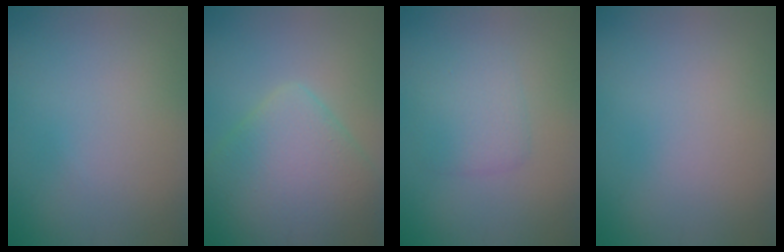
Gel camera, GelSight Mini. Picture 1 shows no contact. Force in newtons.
{"total": 8.3, "press": 8.3, "slide": 0.3}
{"total": 2.3, "press": 2.3, "slide": 0.1}
{"total": 0.0}